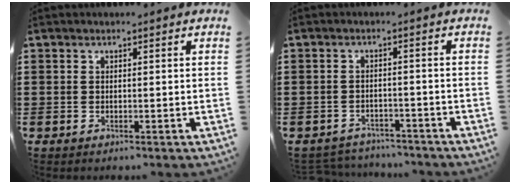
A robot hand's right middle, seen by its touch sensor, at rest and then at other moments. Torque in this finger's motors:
{"motor_torque": [-0.07, 0.20, -0.08, 0.00]}